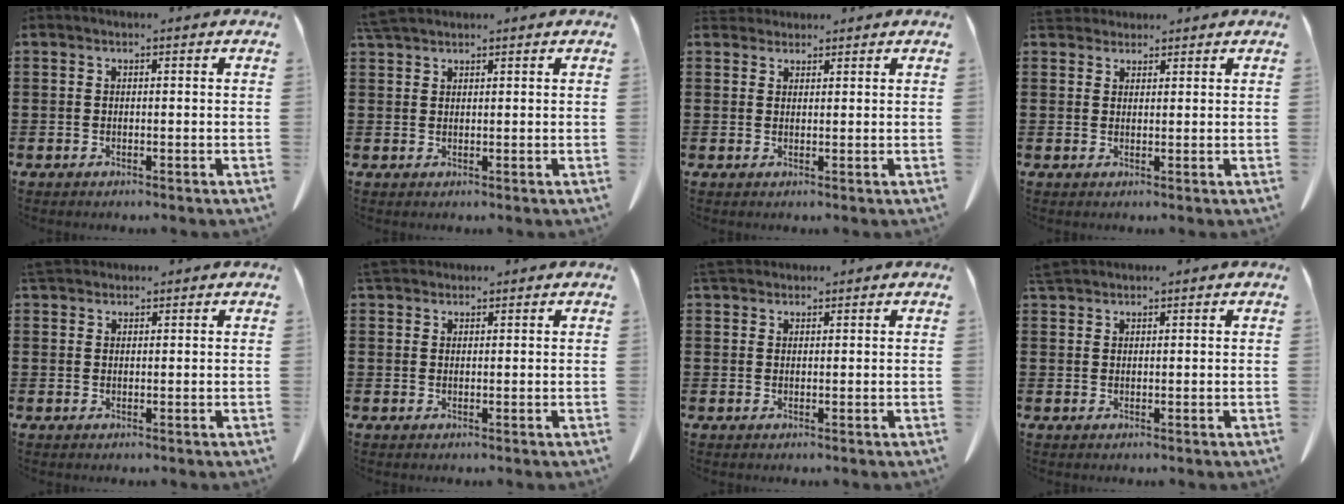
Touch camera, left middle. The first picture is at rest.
{"total": 2.8, "force": [2.5, 0.6, 1.2], "torque": [-0.033, 0.001, 0.050]}
{"total": 2.2, "force": [2.0, 0.8, 0.2], "torque": [-0.010, 0.003, 0.040]}
{"total": 2.8, "force": [2.5, 1.0, 0.5], "torque": [-0.019, -0.001, 0.050]}
{"total": 2.6, "force": [2.3, 0.9, 0.9], "torque": [-0.025, 0.001, 0.046]}
{"total": 2.8, "force": [2.4, 1.0, 1.0], "torque": [-0.027, 0.003, 0.048]}
{"total": 2.7, "force": [2.3, 0.9, 0.9], "torque": [-0.025, 0.002, 0.047]}
{"total": 2.3, "force": [2.1, 0.5, 0.8], "torque": [-0.024, 0.002, 0.042]}